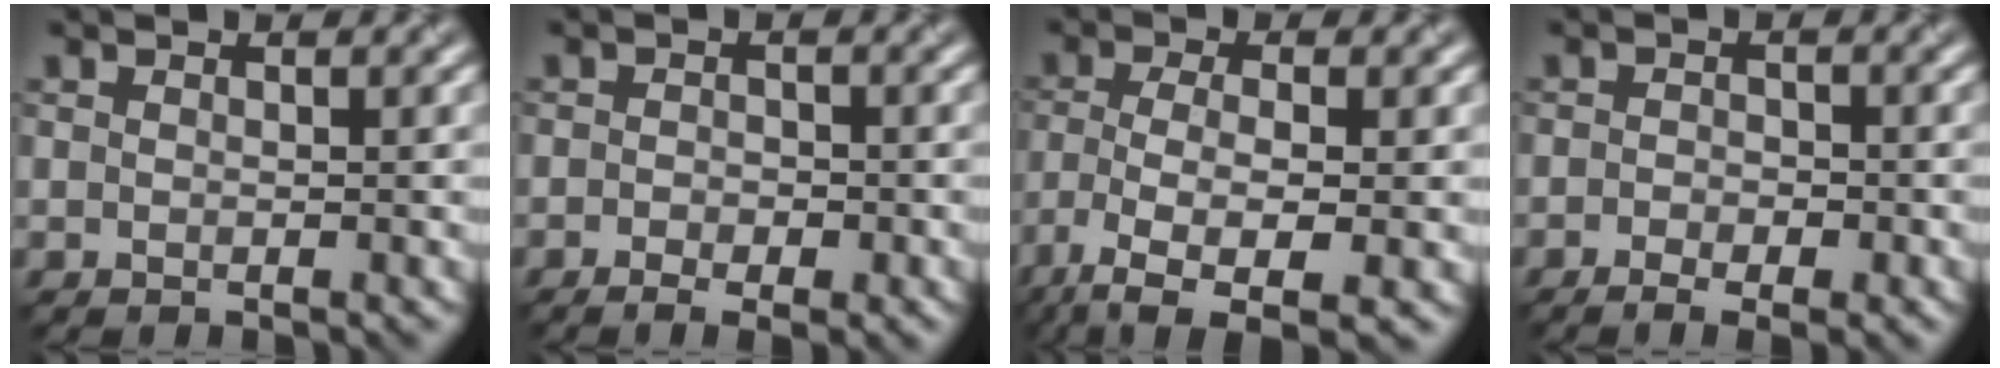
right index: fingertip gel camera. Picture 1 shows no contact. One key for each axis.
{"total": 3.0, "fx": -1.7, "fy": 1.3, "fz": 2.1, "tx": -0.027, "ty": 0.003, "tz": -0.013}
{"total": 6.4, "fx": -4.3, "fy": 1.7, "fz": 4.5, "tx": -0.101, "ty": -0.005, "tz": -0.078}
{"total": 3.7, "fx": -2.1, "fy": 1.6, "fz": 2.5, "tx": -0.034, "ty": 0.001, "tz": -0.019}